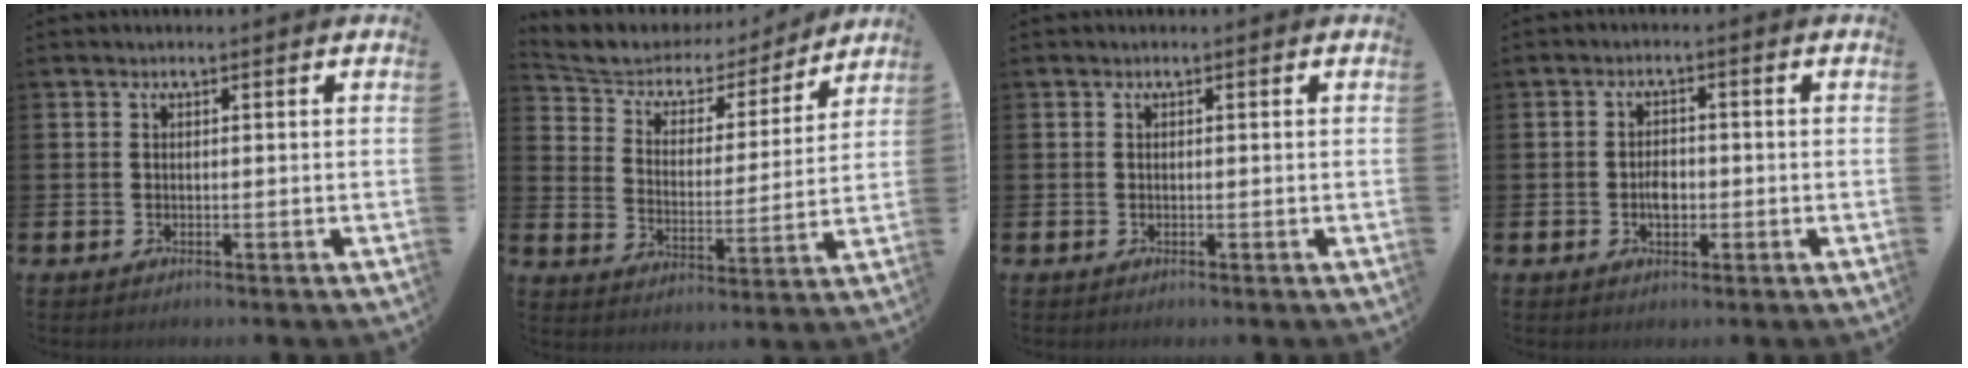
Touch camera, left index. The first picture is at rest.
{"total": 5.6, "force": [4.6, 3.0, 1.2], "torque": [-0.051, -0.032, 0.072]}
{"total": 0.0}
{"total": 2.6, "force": [-0.5, 1.6, 1.9], "torque": [-0.012, -0.005, -0.015]}